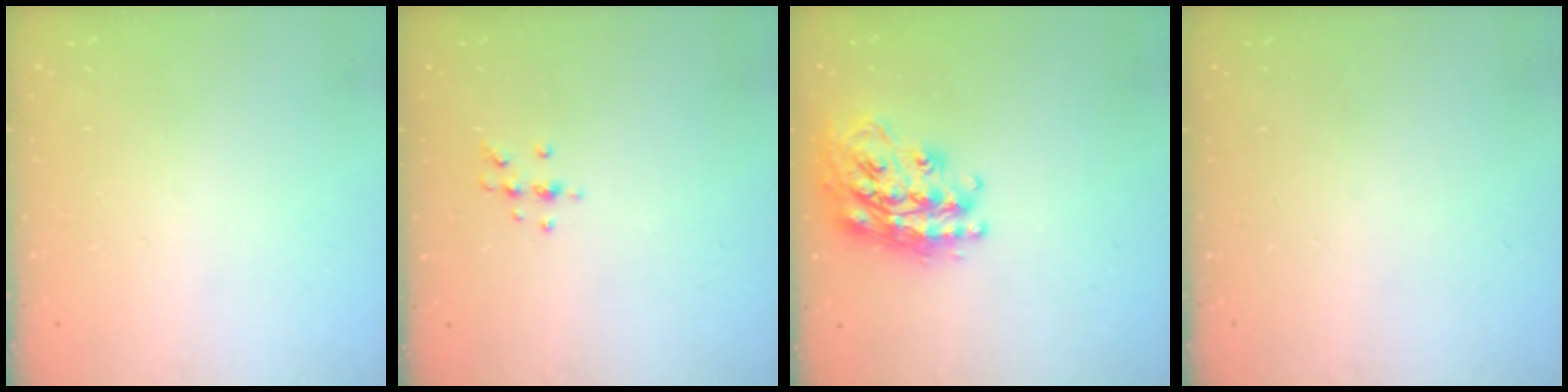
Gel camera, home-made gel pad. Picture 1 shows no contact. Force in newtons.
{"total": 5.4, "press": 5.2, "slide": 1.4}
{"total": 23.5, "press": 23.4, "slide": 2.0}
{"total": 0.0}